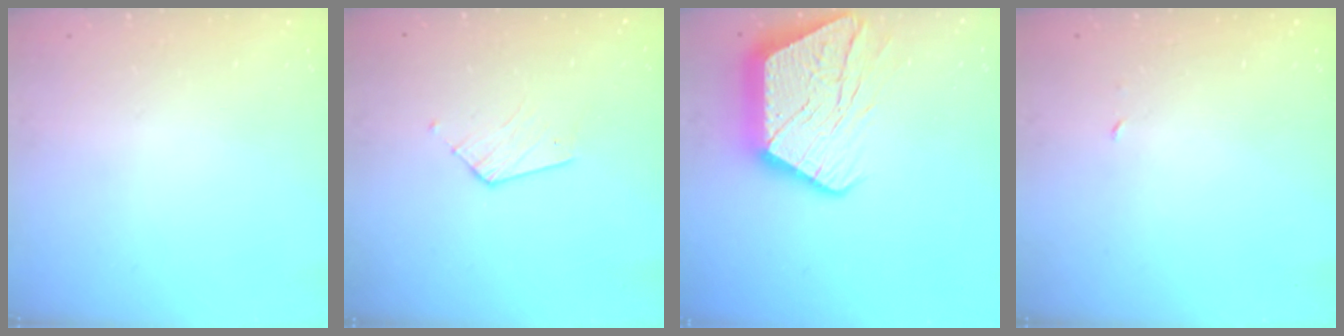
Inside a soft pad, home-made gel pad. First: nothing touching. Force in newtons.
{"total": 5.6, "press": 5.6, "slide": 0.6}
{"total": 20.1, "press": 20.0, "slide": 1.3}
{"total": 1.8, "press": 1.8, "slide": 0.1}